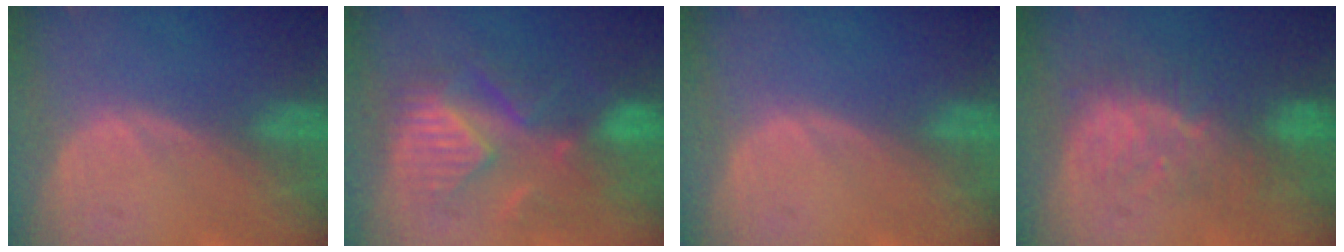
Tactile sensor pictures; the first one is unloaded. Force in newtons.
{"total": 9.0, "press": 8.9, "slide": 0.9}
{"total": 0.0}
{"total": 9.2, "press": 8.3, "slide": 4.0}